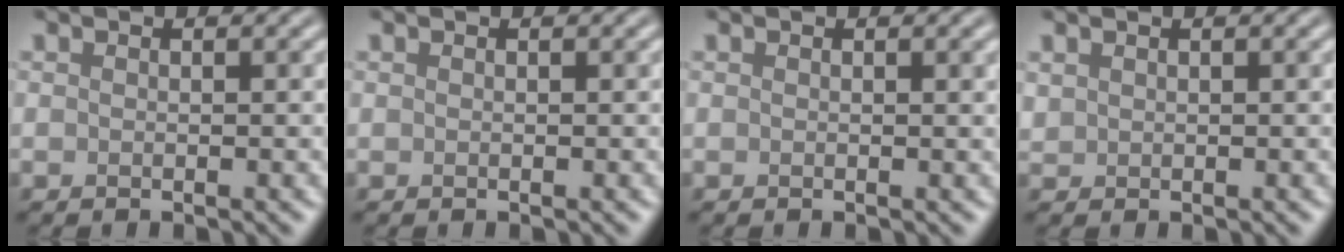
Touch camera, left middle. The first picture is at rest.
{"total": 0.0}
{"total": 0.6, "force": [0.3, 0.1, 0.5], "torque": [-0.003, 0.002, 0.003]}
{"total": 0.7, "force": [0.6, 0.5, 0.1], "torque": [-0.003, -0.001, 0.015]}